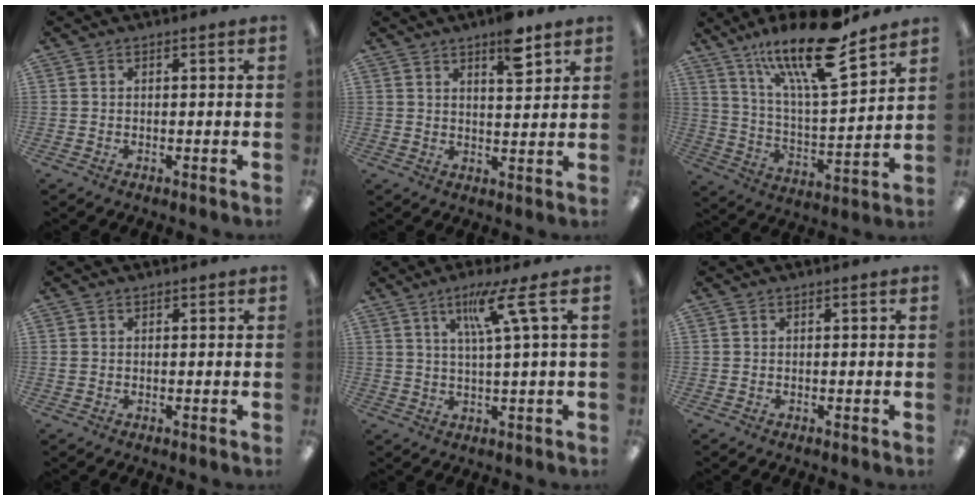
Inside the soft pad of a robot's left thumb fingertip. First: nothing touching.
{"total": 7.6, "force": [5.2, 2.3, 5.0], "torque": [-0.063, -0.029, 0.083]}
{"total": 20.9, "force": [15.2, 5.1, 13.5], "torque": [-0.233, -0.094, 0.251]}
{"total": 0.6, "force": [0.3, 0.4, 0.4], "torque": [-0.008, 0.003, 0.005]}
{"total": 9.3, "force": [4.1, 0.4, 8.3], "torque": [-0.163, 0.000, 0.064]}
{"total": 0.0}